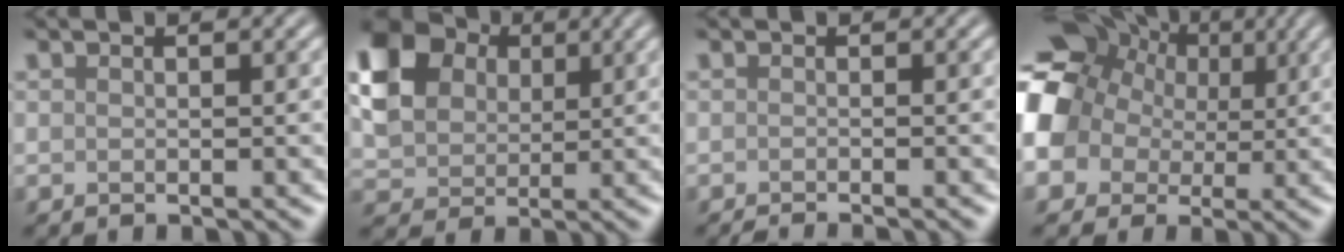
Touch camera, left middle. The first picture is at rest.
{"total": 7.4, "force": [2.1, 6.1, 3.5], "torque": [-0.108, 0.014, 0.043]}
{"total": 1.9, "force": [-1.8, -0.1, 0.4], "torque": [0.014, -0.013, -0.021]}
{"total": 12.3, "force": [1.6, 11.2, 5.0], "torque": [-0.144, 0.022, 0.024]}